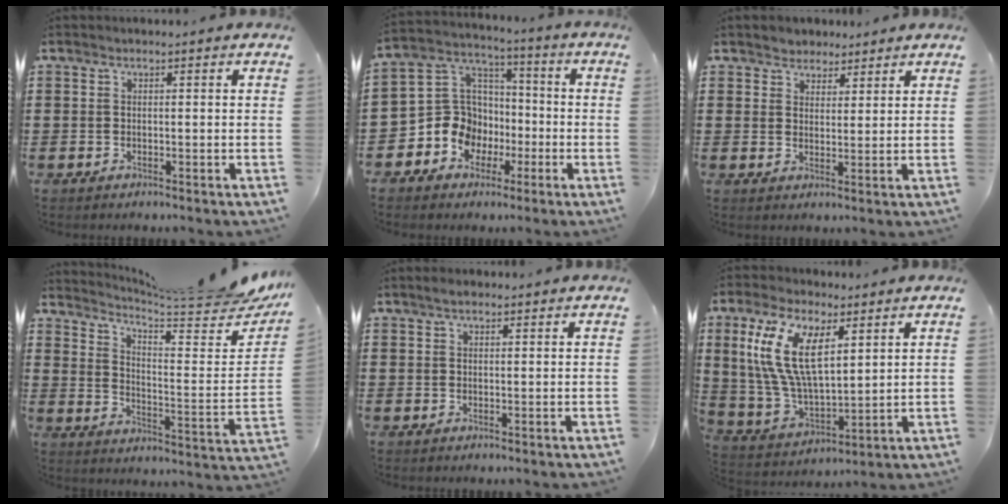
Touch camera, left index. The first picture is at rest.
{"total": 9.5, "force": [-3.1, 8.6, 2.2], "torque": [-0.095, 0.006, -0.059]}
{"total": 2.9, "force": [2.3, 1.7, -0.5], "torque": [-0.004, 0.007, 0.044]}
{"total": 5.9, "force": [5.1, 0.5, 3.0], "torque": [-0.060, -0.055, 0.079]}
{"total": 1.5, "force": [1.2, 0.6, 0.8], "torque": [-0.017, 0.004, 0.021]}
{"total": 12.4, "force": [5.3, 5.6, 9.8], "torque": [-0.219, 0.001, 0.098]}